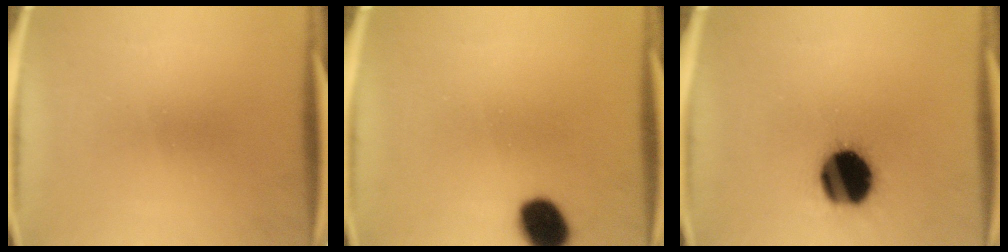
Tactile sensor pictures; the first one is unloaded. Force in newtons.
{"total": 9.1}
{"total": 17.9}